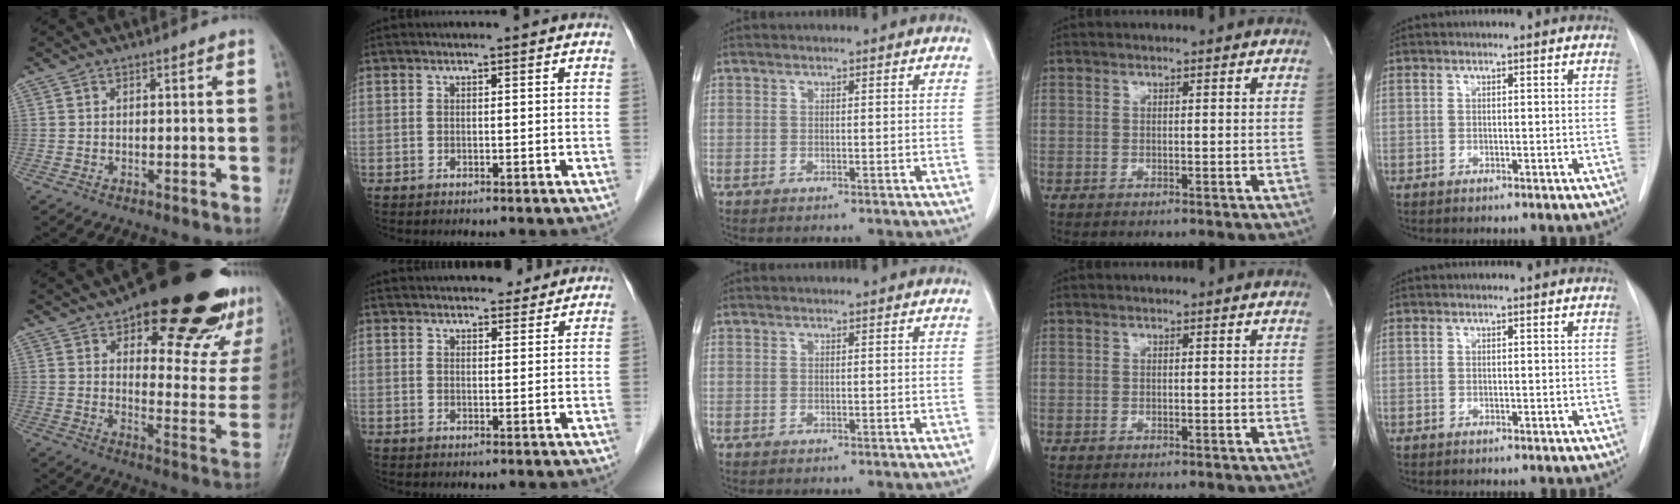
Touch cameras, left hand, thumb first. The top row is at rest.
{"thumb": {"total": 28.7, "force": [18.1, 11.0, 19.4], "torque": [-0.220, -0.065, 0.240]}, "index": {"total": 12.9, "force": [12.0, 3.4, 3.5], "torque": [-0.041, 0.030, 0.162]}}